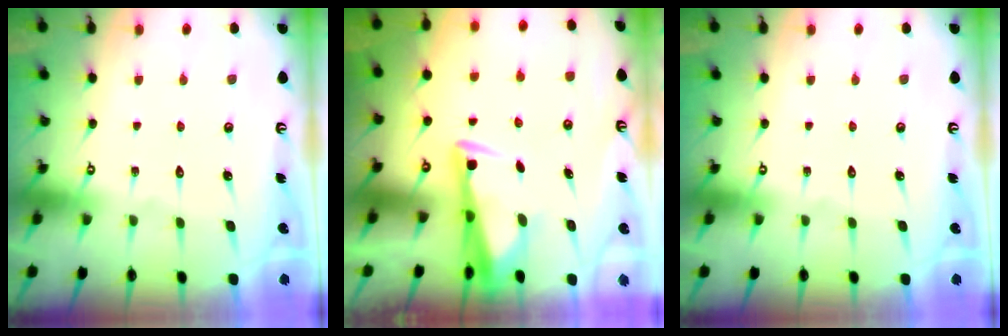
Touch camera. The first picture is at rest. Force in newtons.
{"total": 3.5, "press": 3.4, "slide": 0.9}
{"total": 0.0}